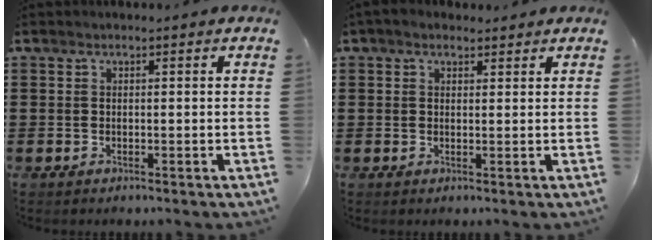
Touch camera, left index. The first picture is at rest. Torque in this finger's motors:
{"motor_torque": [2.14, 0.00, 0.60, 0.18]}